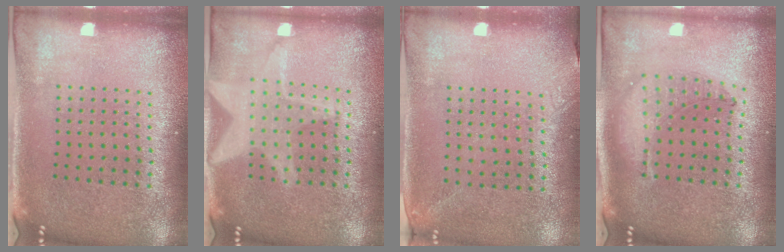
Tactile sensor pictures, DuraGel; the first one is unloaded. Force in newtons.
{"total": 3.0, "press": 3.0, "slide": 0.4}
{"total": 1.4, "press": 1.1, "slide": 0.9}
{"total": 1.2, "press": 1.1, "slide": 0.3}